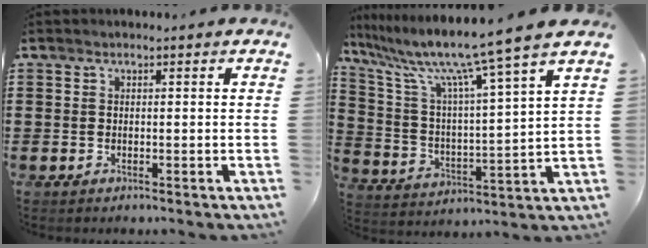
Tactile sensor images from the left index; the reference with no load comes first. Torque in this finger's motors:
{"motor_torque": [1.63, -0.51, 1.05, 0.21]}